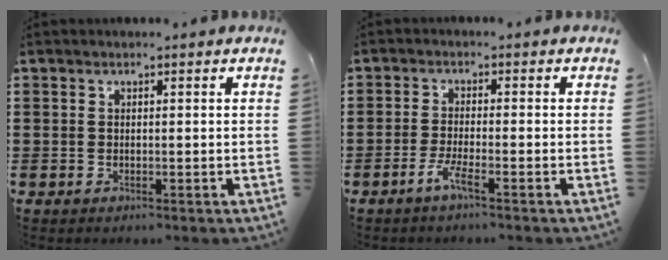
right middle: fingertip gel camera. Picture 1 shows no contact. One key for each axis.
{"total": 3.3, "fx": -2.1, "fy": 0.0, "fz": 2.6, "tx": -0.058, "ty": -0.005, "tz": -0.042}